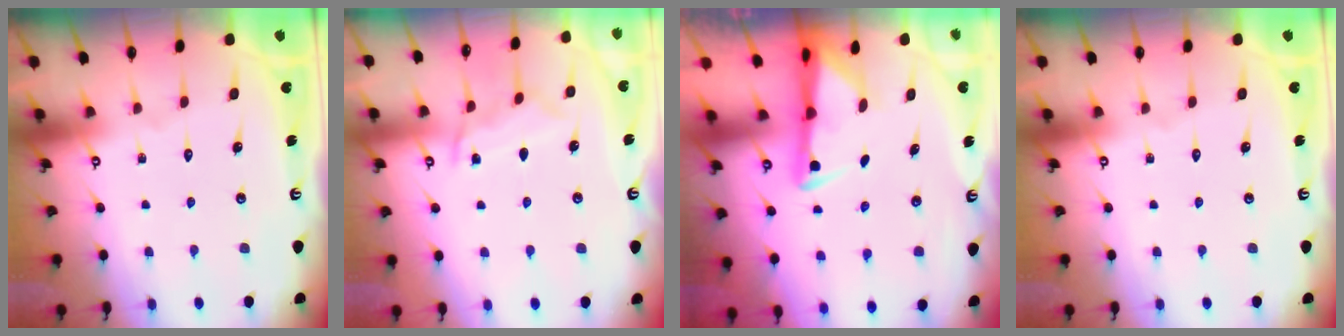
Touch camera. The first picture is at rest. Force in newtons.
{"total": 7.8, "press": 7.7, "slide": 0.9}
{"total": 2.9, "press": 2.8, "slide": 0.6}
{"total": 0.0}